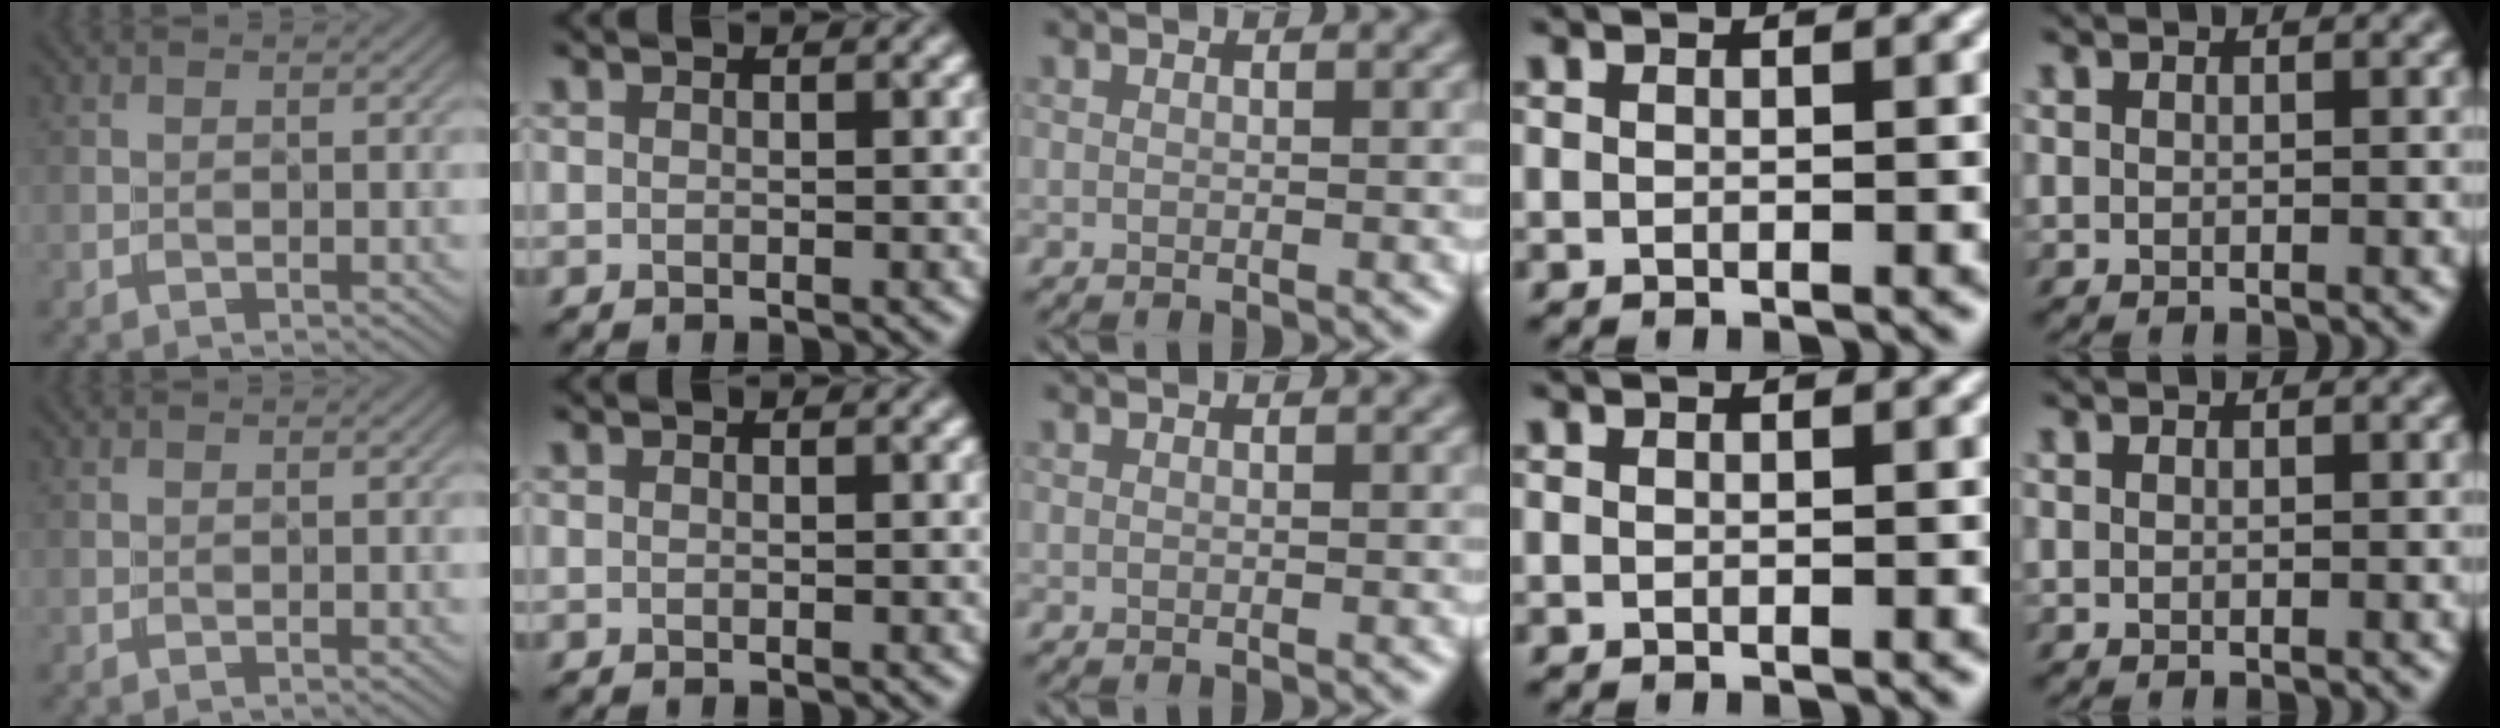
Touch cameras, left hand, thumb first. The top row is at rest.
{}